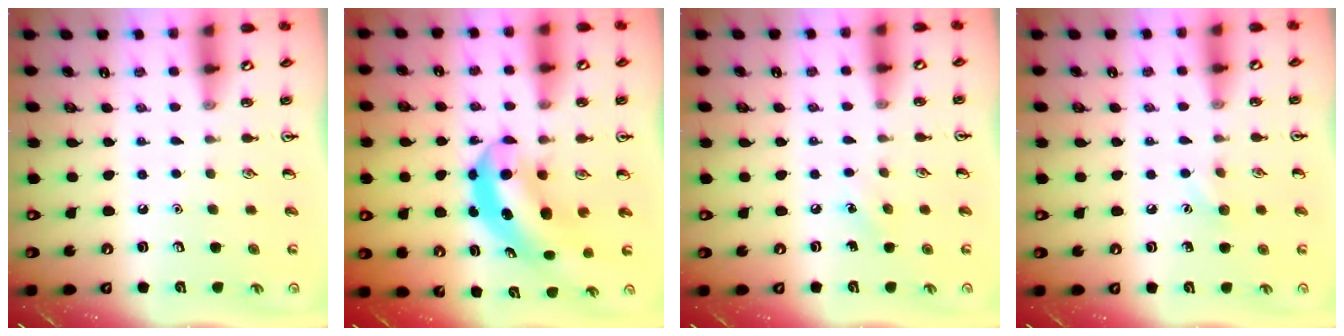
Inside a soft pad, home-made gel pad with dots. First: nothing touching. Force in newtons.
{"total": 6.5, "press": 6.2, "slide": 1.9}
{"total": 4.9, "press": 4.6, "slide": 1.7}
{"total": 5.0, "press": 4.8, "slide": 1.4}